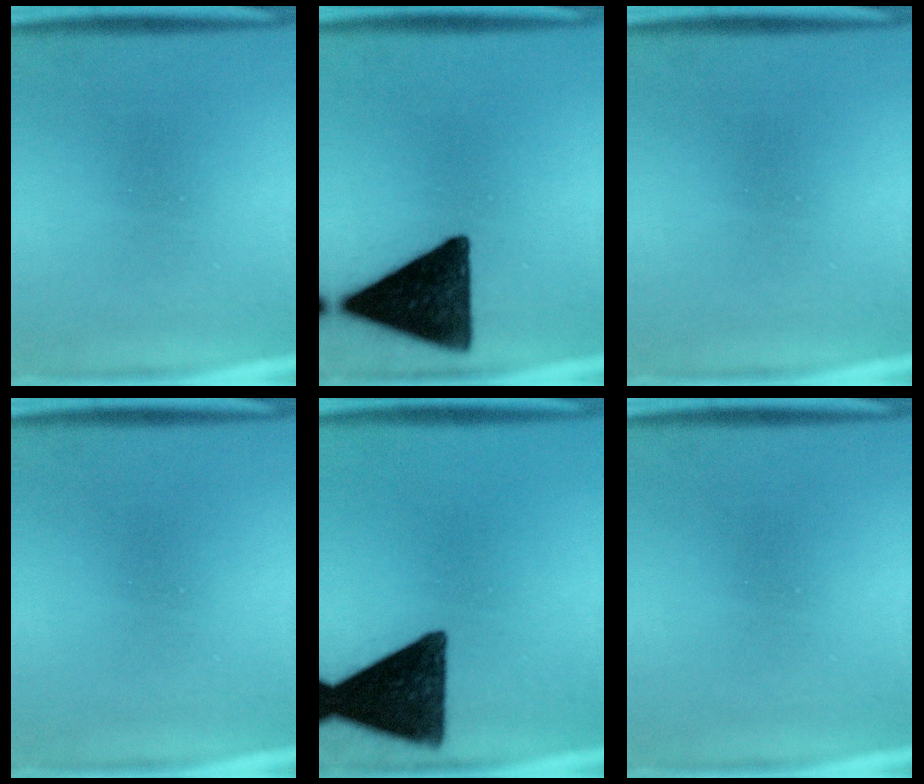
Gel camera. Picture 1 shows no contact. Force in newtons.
{"total": 16.3}
{"total": 0.0}
{"total": 0.0}
{"total": 14.5}
{"total": 0.0}